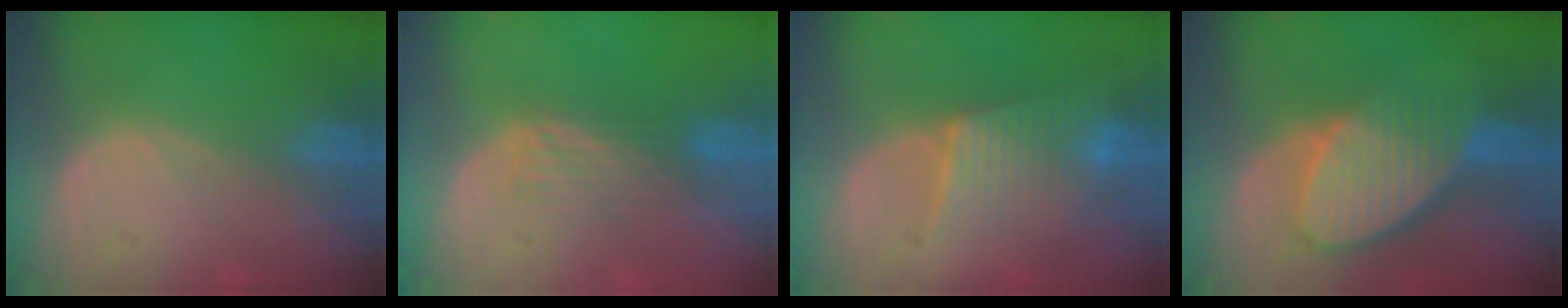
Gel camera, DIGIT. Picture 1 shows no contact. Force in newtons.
{"total": 4.3, "press": 3.7, "slide": 2.3}
{"total": 6.4, "press": 6.3, "slide": 1.0}
{"total": 9.6, "press": 8.4, "slide": 4.6}